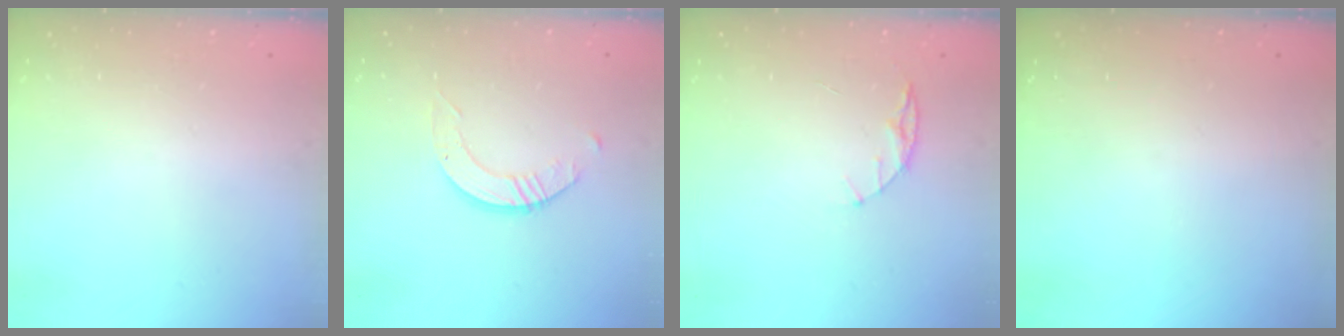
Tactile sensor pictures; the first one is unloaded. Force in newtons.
{"total": 3.1, "press": 3.1, "slide": 0.3}
{"total": 5.1, "press": 5.1, "slide": 0.6}
{"total": 0.0}